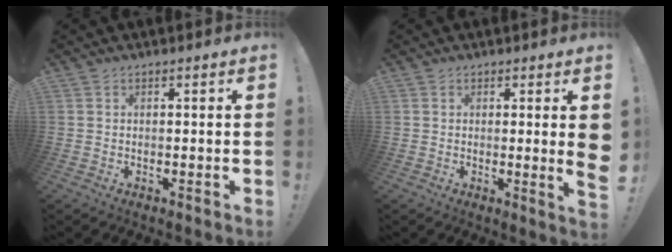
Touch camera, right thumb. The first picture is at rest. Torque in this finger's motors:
{"motor_torque": [-0.45, 0.46, 0.94, -0.06, -0.02]}